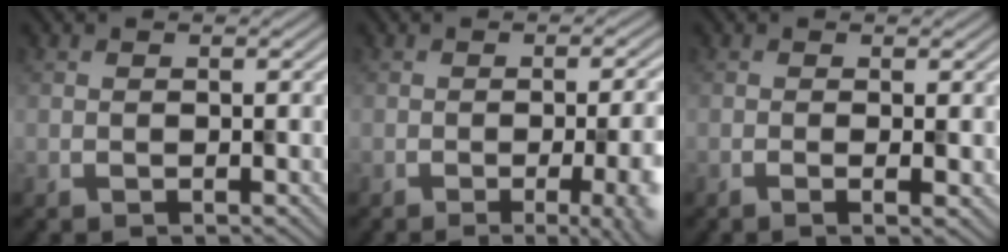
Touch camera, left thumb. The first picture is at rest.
{"total": 9.6, "force": [-2.8, 3.7, 8.4], "torque": [-0.064, -0.002, -0.035]}
{"total": 1.9, "force": [-0.4, 0.4, 1.8], "torque": [-0.020, 0.003, -0.009]}